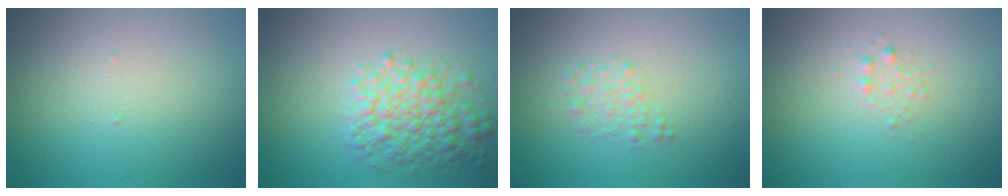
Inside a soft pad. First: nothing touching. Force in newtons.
{"total": 4.5, "press": 4.5, "slide": 0.1}
{"total": 1.5, "press": 1.5, "slide": 0.0}
{"total": 0.9, "press": 0.9, "slide": 0.0}